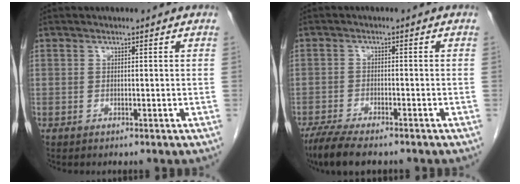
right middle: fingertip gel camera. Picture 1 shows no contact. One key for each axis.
{"total": 7.7, "fx": -6.1, "fy": 1.8, "fz": 4.3, "tx": -0.074, "ty": -0.016, "tz": -0.103}